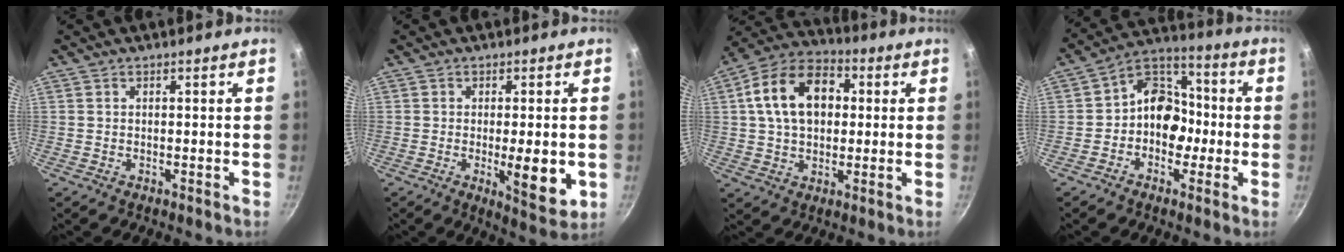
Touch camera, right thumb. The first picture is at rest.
{"total": 8.9, "force": [-1.4, 2.8, 8.3], "torque": [-0.107, -0.013, -0.013]}
{"total": 15.4, "force": [2.7, 10.7, 10.8], "torque": [-0.157, 0.025, 0.031]}
{"total": 11.1, "force": [-1.7, 8.9, 6.4], "torque": [-0.044, 0.044, -0.047]}